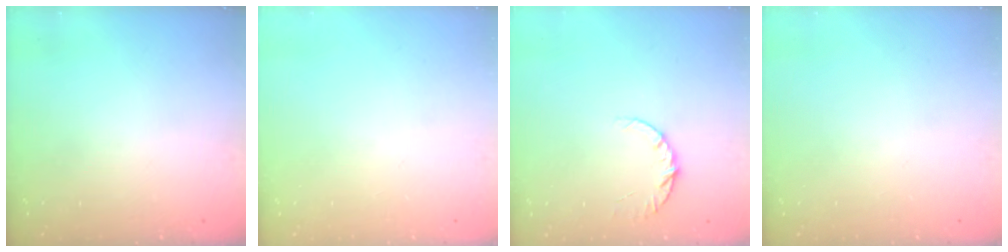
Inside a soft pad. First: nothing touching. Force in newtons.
{"total": 0.0}
{"total": 6.3, "press": 6.3, "slide": 0.6}
{"total": 0.0}